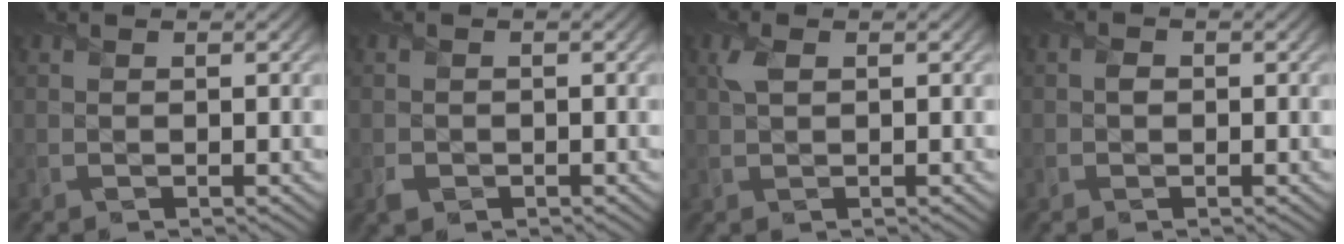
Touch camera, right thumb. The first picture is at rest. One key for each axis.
{"total": 1.4, "fx": -0.7, "fy": 1.2, "fz": 0.4, "tx": -0.006, "ty": -0.007, "tz": -0.015}
{"total": 1.5, "fx": 0.6, "fy": 0.6, "fz": 1.2, "tx": -0.033, "ty": 0.004, "tz": 0.009}
{"total": 0.8, "fx": -0.1, "fy": 0.7, "fz": 0.3, "tx": -0.005, "ty": -0.002, "tz": -0.006}